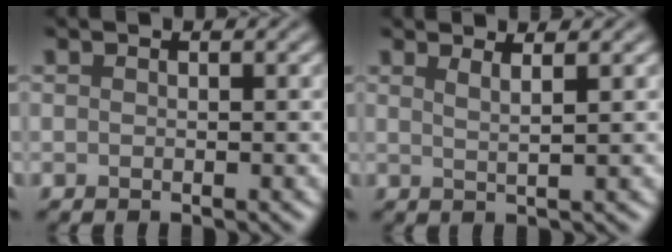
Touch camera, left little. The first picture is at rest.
{"total": 1.9, "force": [1.2, 0.6, 1.5], "torque": [-0.015, 0.004, 0.010]}